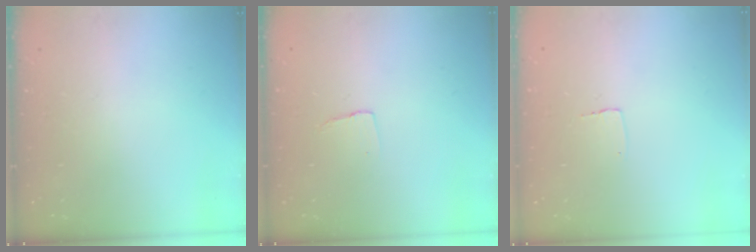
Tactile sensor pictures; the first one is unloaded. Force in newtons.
{"total": 3.8, "press": 3.8, "slide": 0.3}
{"total": 2.3, "press": 2.3, "slide": 0.1}